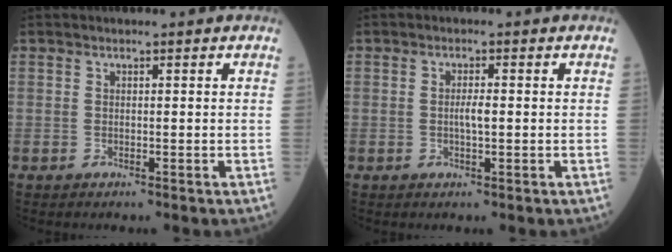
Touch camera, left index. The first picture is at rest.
{"total": 1.9, "force": [-0.3, 0.4, 1.9], "torque": [-0.038, -0.002, -0.006]}